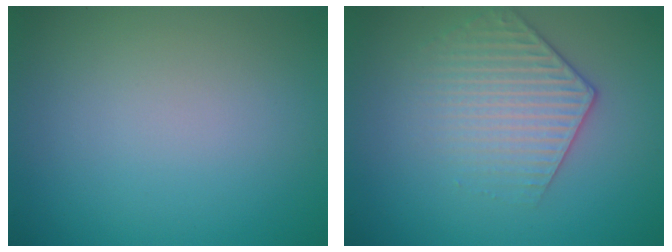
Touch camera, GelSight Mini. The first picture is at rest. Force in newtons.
{"total": 3.2, "press": 3.1, "slide": 0.9}